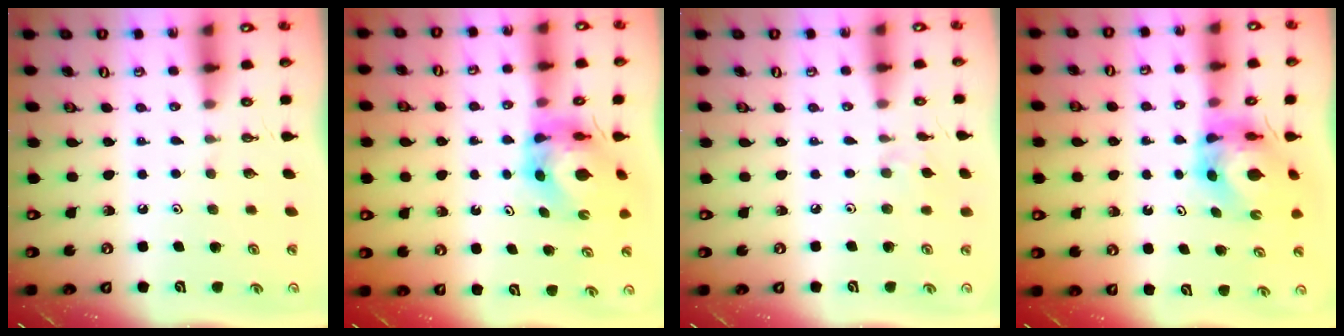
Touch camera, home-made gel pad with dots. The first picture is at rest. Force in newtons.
{"total": 6.5, "press": 6.4, "slide": 0.5}
{"total": 2.4, "press": 2.4, "slide": 0.4}
{"total": 6.5, "press": 6.4, "slide": 0.5}